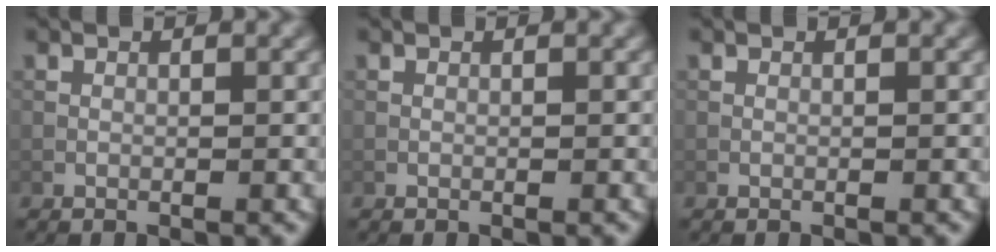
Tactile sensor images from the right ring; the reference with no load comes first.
{"total": 0.0}
{"total": 0.0}